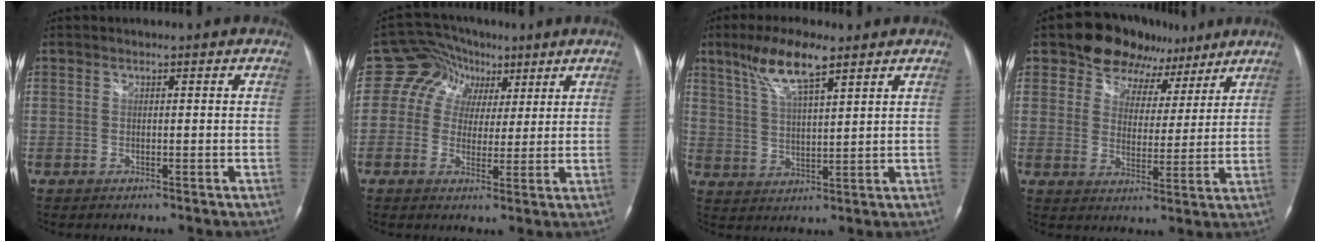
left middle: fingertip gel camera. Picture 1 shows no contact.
{"total": 7.3, "force": [2.6, 6.6, 2.0], "torque": [-0.029, 0.032, 0.043]}
{"total": 8.7, "force": [5.7, 1.5, 6.4], "torque": [-0.131, 0.009, 0.109]}
{"total": 9.9, "force": [6.7, 6.7, 2.7], "torque": [-0.024, 0.024, 0.101]}